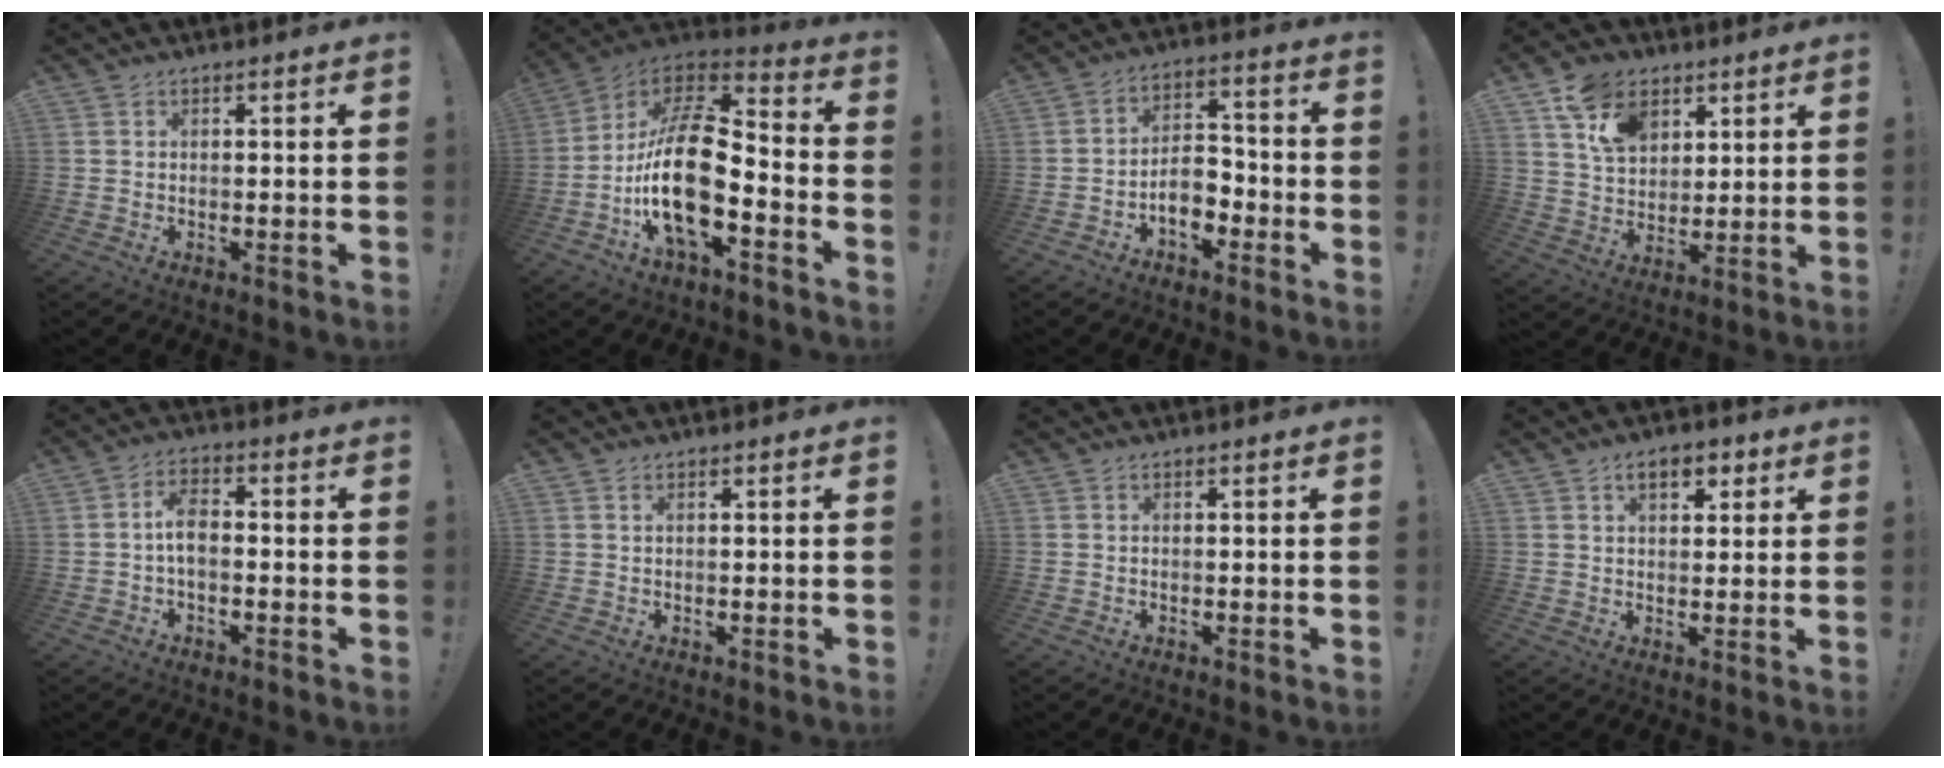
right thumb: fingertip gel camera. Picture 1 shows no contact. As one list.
[{"total": 22.0, "force": [-5.5, 9.4, 19.1], "torque": [-0.373, 0.026, -0.091]}, {"total": 8.1, "force": [-4.2, 5.2, 4.6], "torque": [-0.070, 0.024, -0.069]}, {"total": 12.9, "force": [6.9, 9.2, 5.9], "torque": [-0.093, -0.025, 0.132]}, {"total": 6.3, "force": [-0.7, 3.3, 5.4], "torque": [-0.094, 0.006, -0.012]}, {"total": 0.5, "force": [0.2, 0.2, 0.4], "torque": [-0.004, -0.001, 0.003]}, {"total": 0.0}, {"total": 6.1, "force": [2.7, 3.6, 4.0], "torque": [-0.052, -0.001, 0.045]}]